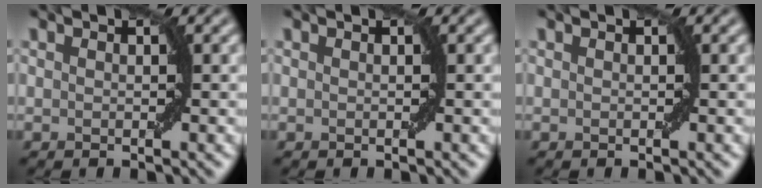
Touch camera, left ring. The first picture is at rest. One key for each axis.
{"total": 0.0}
{"total": 0.0}